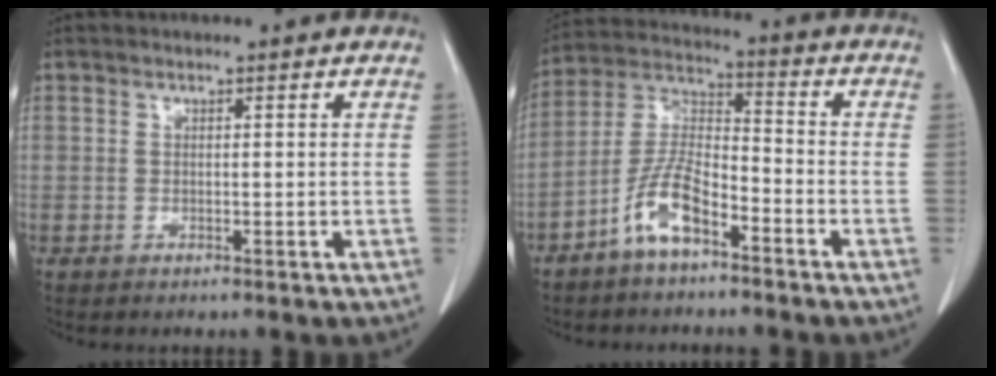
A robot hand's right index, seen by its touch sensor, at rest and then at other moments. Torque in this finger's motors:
{"motor_torque": [1.09, -0.73, 0.30, 0.12]}